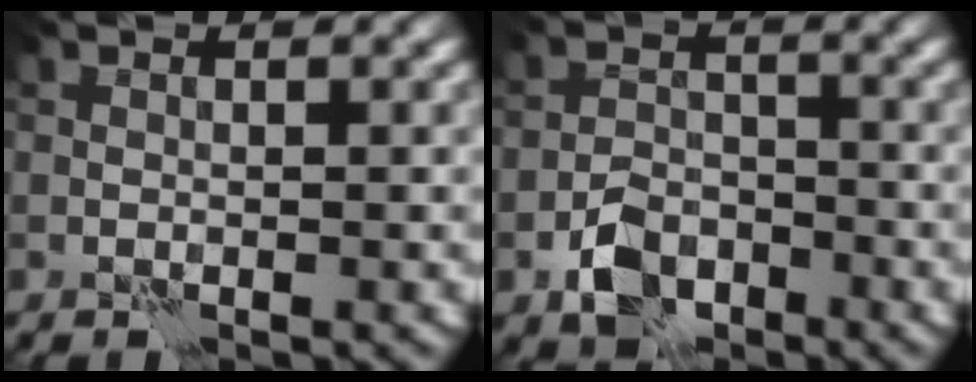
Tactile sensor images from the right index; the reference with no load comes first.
{"total": 4.3, "force": [-2.4, 2.7, 2.2], "torque": [-0.036, 0.000, -0.052]}